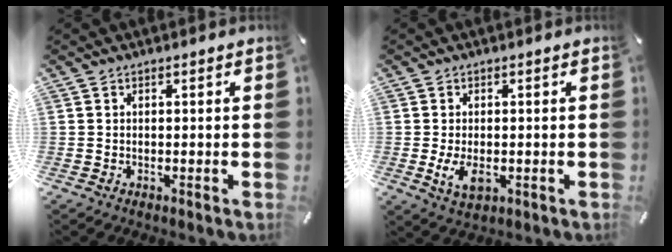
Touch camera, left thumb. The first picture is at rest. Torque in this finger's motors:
{"motor_torque": [0.23, 1.06, 0.24, -0.20, 0.19]}